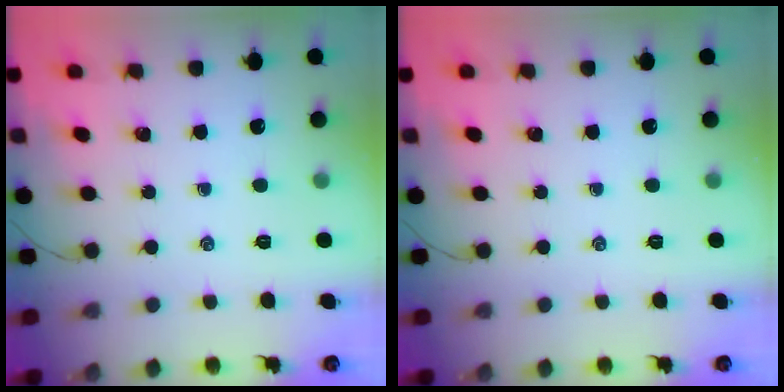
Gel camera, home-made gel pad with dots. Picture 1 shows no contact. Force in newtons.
{"total": 0.0}